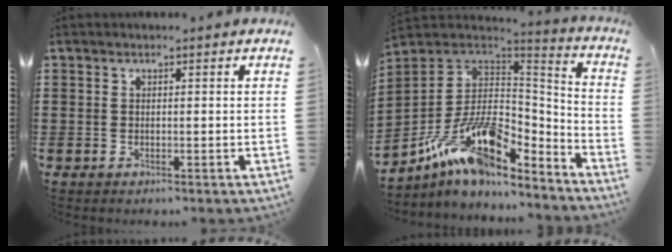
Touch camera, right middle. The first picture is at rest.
{"total": 13.9, "force": [-7.8, 6.3, 9.6], "torque": [-0.191, 0.025, -0.147]}